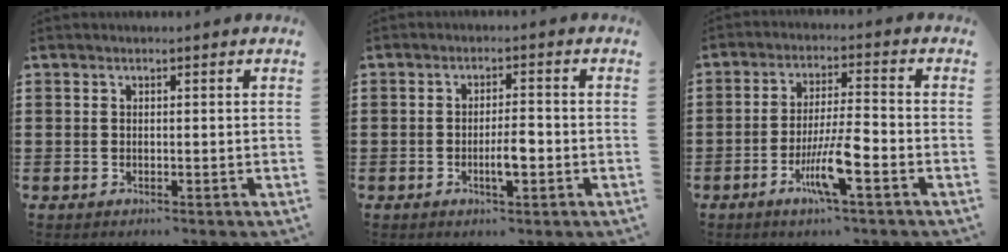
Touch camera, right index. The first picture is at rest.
{"total": 3.9, "force": [-1.1, 1.0, 3.6], "torque": [-0.070, 0.001, -0.023]}
{"total": 7.8, "force": [-3.3, 1.1, 6.9], "torque": [-0.138, -0.008, -0.063]}